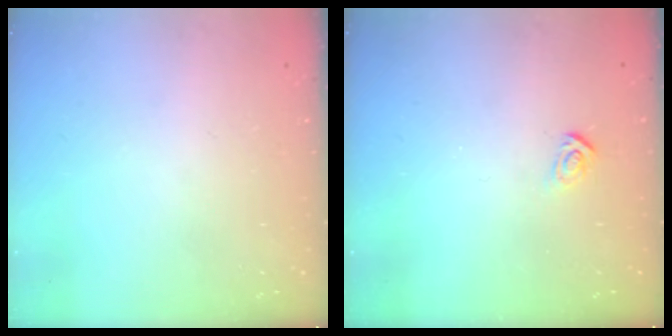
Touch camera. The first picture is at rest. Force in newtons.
{"total": 3.9, "press": 3.8, "slide": 0.4}